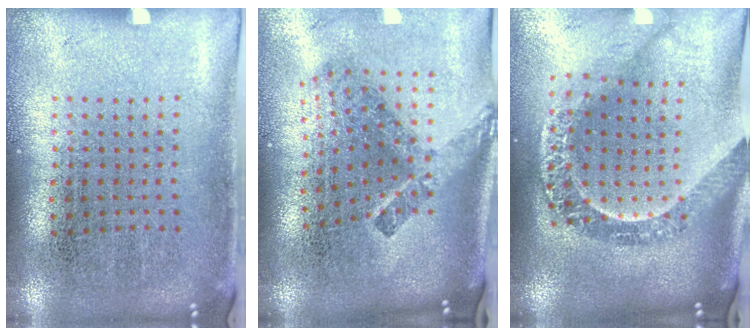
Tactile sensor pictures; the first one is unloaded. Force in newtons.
{"total": 2.6, "press": 1.6, "slide": 2.1}
{"total": 3.0, "press": 2.3, "slide": 1.9}